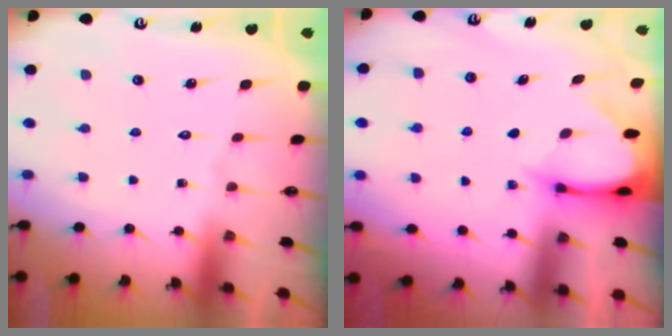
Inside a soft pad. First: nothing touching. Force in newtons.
{"total": 3.5, "press": 3.4, "slide": 0.3}